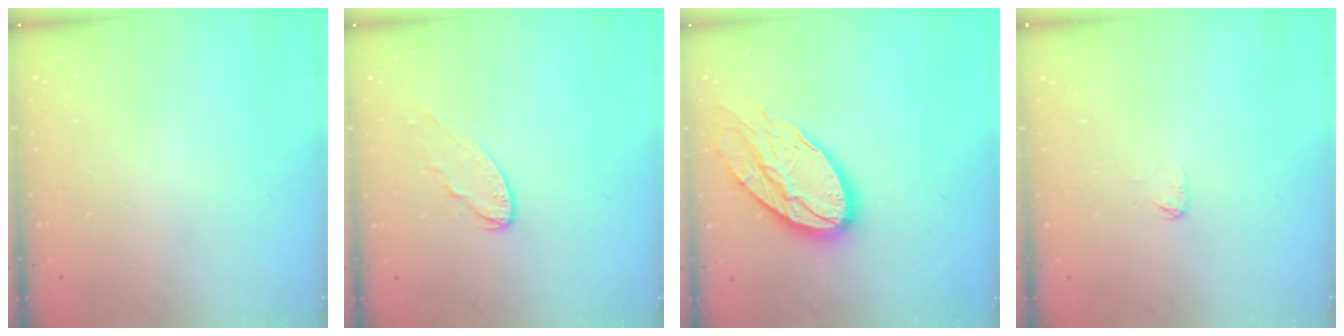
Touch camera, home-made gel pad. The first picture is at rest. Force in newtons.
{"total": 7.4, "press": 7.4, "slide": 0.6}
{"total": 19.0, "press": 18.9, "slide": 1.5}
{"total": 2.9, "press": 2.9, "slide": 0.1}